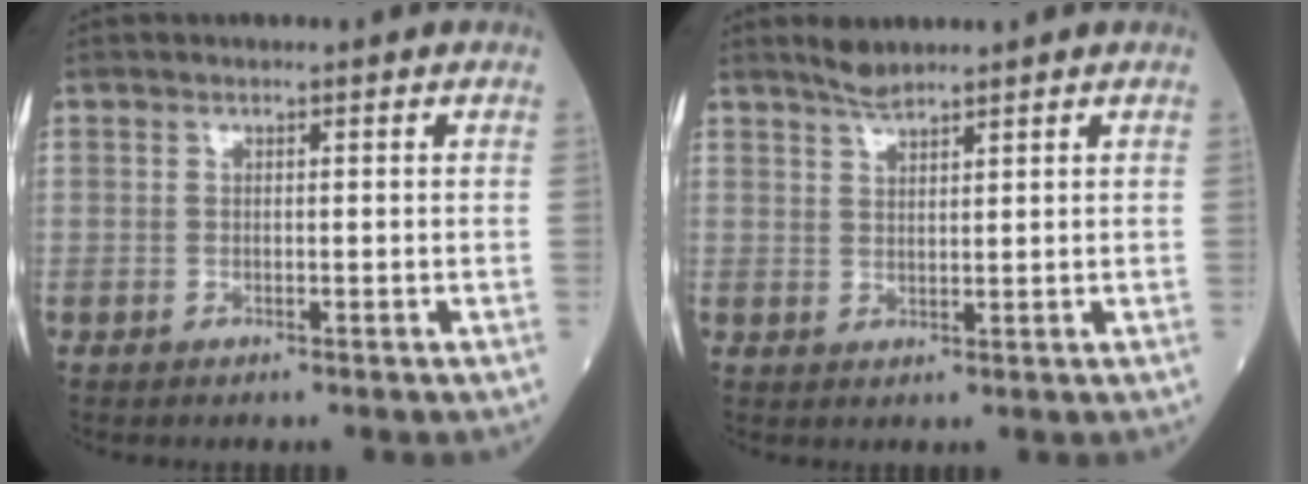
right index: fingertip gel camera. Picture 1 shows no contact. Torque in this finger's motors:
{"motor_torque": [0.38, 0.25, -0.04, 0.00]}